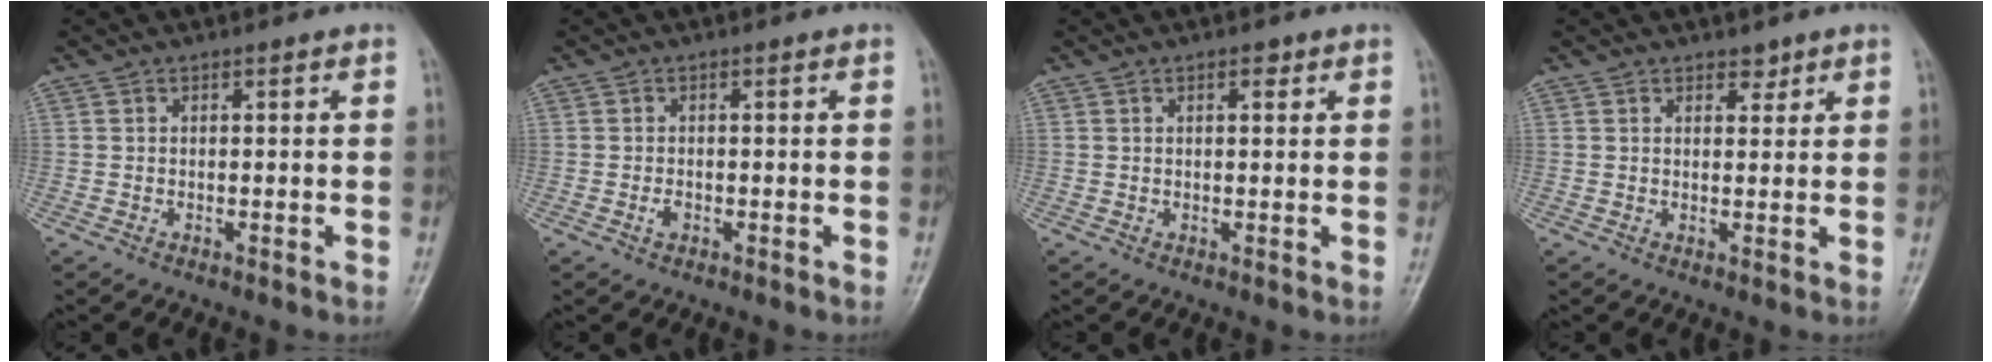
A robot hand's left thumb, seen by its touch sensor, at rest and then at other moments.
{"total": 1.3, "force": [-0.4, 0.8, 0.9], "torque": [-0.014, 0.000, -0.008]}
{"total": 1.8, "force": [0.9, 0.8, 1.3], "torque": [-0.013, -0.001, 0.011]}
{"total": 2.1, "force": [1.5, 1.2, 0.8], "torque": [0.003, -0.009, 0.021]}